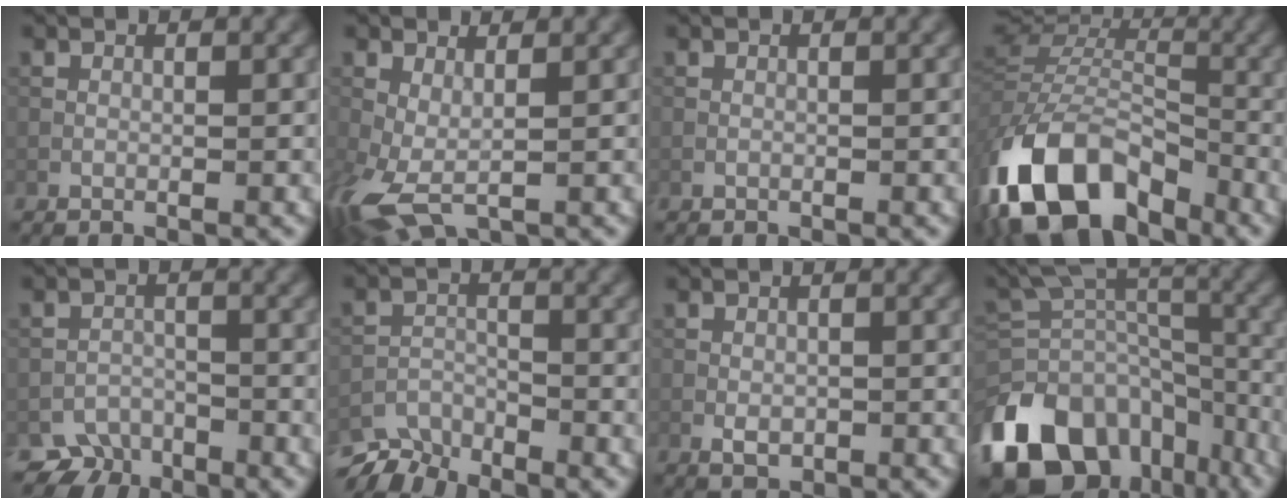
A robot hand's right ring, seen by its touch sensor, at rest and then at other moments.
{"total": 5.0, "force": [-0.8, 2.7, 4.2], "torque": [-0.103, -0.009, -0.017]}
{"total": 0.0}
{"total": 14.2, "force": [-7.3, 8.8, 8.4], "torque": [-0.189, 0.002, -0.145]}
{"total": 3.3, "force": [-2.7, 1.9, 0.2], "torque": [0.011, -0.002, -0.044]}
{"total": 5.3, "force": [-4.9, 1.6, 1.1], "torque": [-0.018, -0.017, -0.090]}
{"total": 1.5, "force": [-0.5, 1.0, 1.0], "torque": [-0.016, 0.000, -0.010]}
{"total": 15.3, "force": [-10.1, 9.1, 7.0], "torque": [-0.177, -0.003, -0.161]}